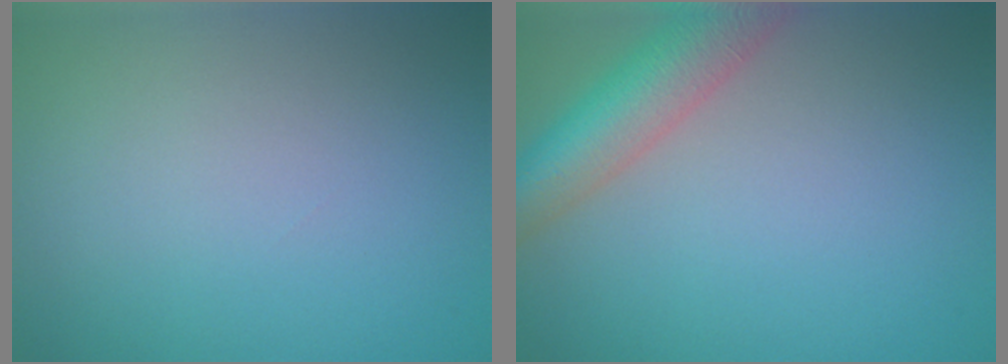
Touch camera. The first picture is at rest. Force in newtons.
{"total": 6.2, "press": 6.2, "slide": 0.4}